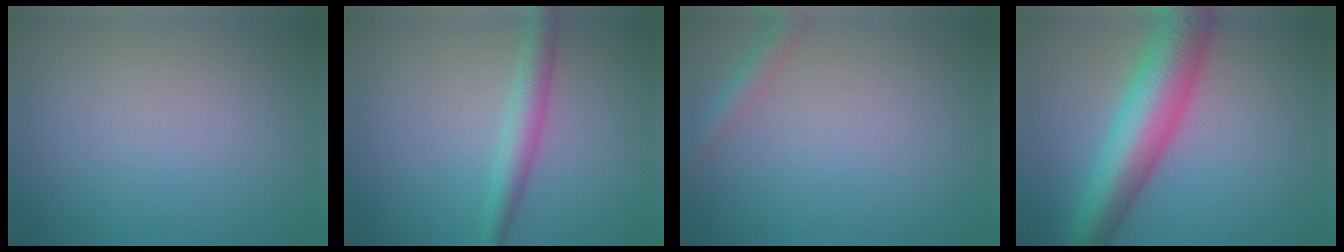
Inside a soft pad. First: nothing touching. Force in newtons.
{"total": 2.9, "press": 2.9, "slide": 0.0}
{"total": 1.9, "press": 1.9, "slide": 0.1}
{"total": 9.1, "press": 9.1, "slide": 0.3}